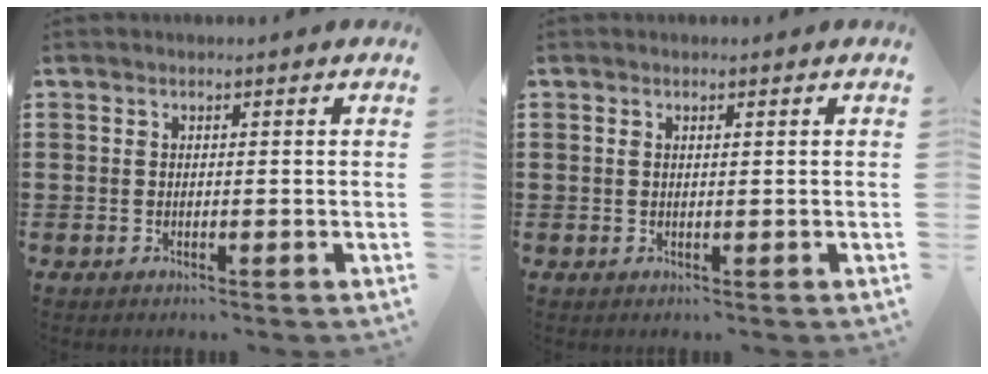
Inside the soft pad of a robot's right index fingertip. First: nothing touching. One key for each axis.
{"total": 0.7, "fx": 0.3, "fy": 0.2, "fz": 0.6, "tx": -0.013, "ty": 0.001, "tz": 0.005}